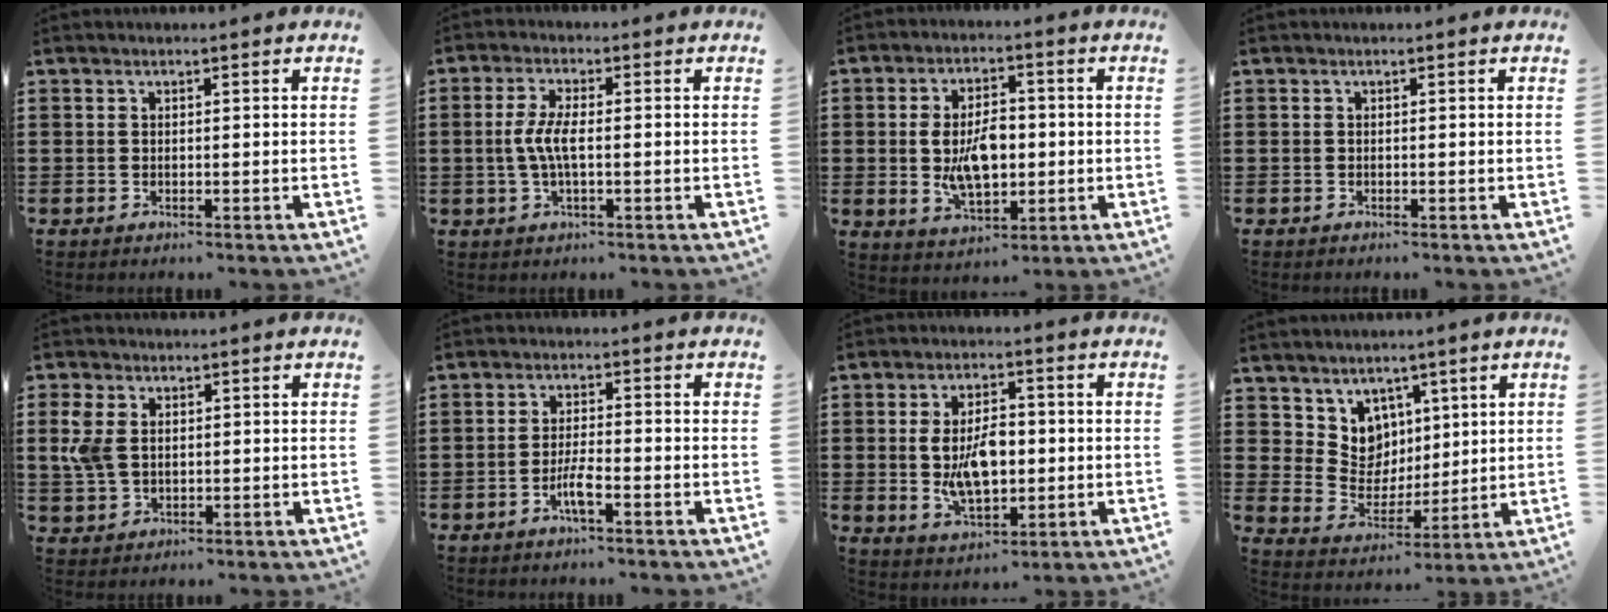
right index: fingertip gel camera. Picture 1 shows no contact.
{"total": 4.5, "force": [-0.5, 1.3, 4.3], "torque": [-0.105, -0.005, -0.019]}
{"total": 8.3, "force": [-0.4, 4.7, 6.9], "torque": [-0.132, 0.001, -0.014]}
{"total": 0.0}
{"total": 4.9, "force": [1.2, 3.3, 3.5], "torque": [-0.098, 0.003, 0.015]}
{"total": 3.7, "force": [-1.9, 0.4, 3.2], "torque": [-0.069, -0.006, -0.037]}
{"total": 8.3, "force": [-0.3, 4.5, 7.0], "torque": [-0.134, -0.001, -0.012]}
{"total": 6.8, "force": [3.9, 5.5, 0.4], "torque": [-0.038, -0.022, 0.077]}